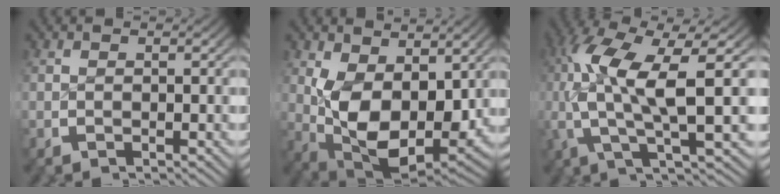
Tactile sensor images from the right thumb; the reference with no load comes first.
{"total": 12.4, "force": [-1.1, 8.1, 9.3], "torque": [-0.215, -0.069, 0.018]}
{"total": 10.4, "force": [1.1, 4.2, 9.5], "torque": [-0.200, -0.014, 0.022]}